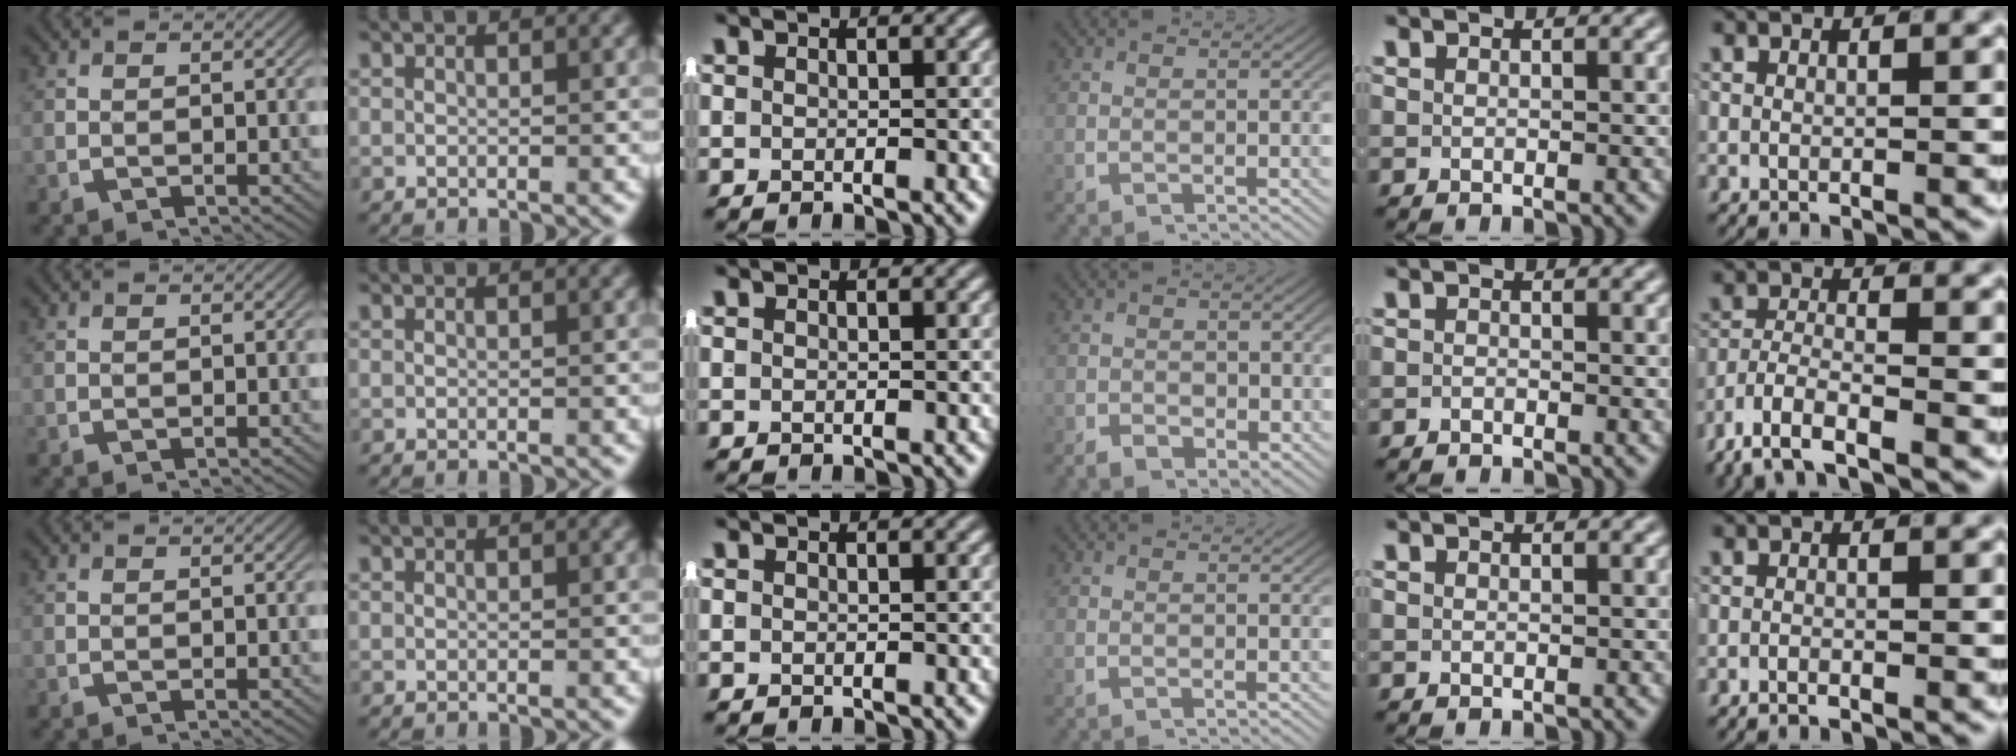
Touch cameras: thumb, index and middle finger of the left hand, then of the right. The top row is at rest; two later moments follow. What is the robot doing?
{"motion": "lift_and_place", "object": "shirt"}